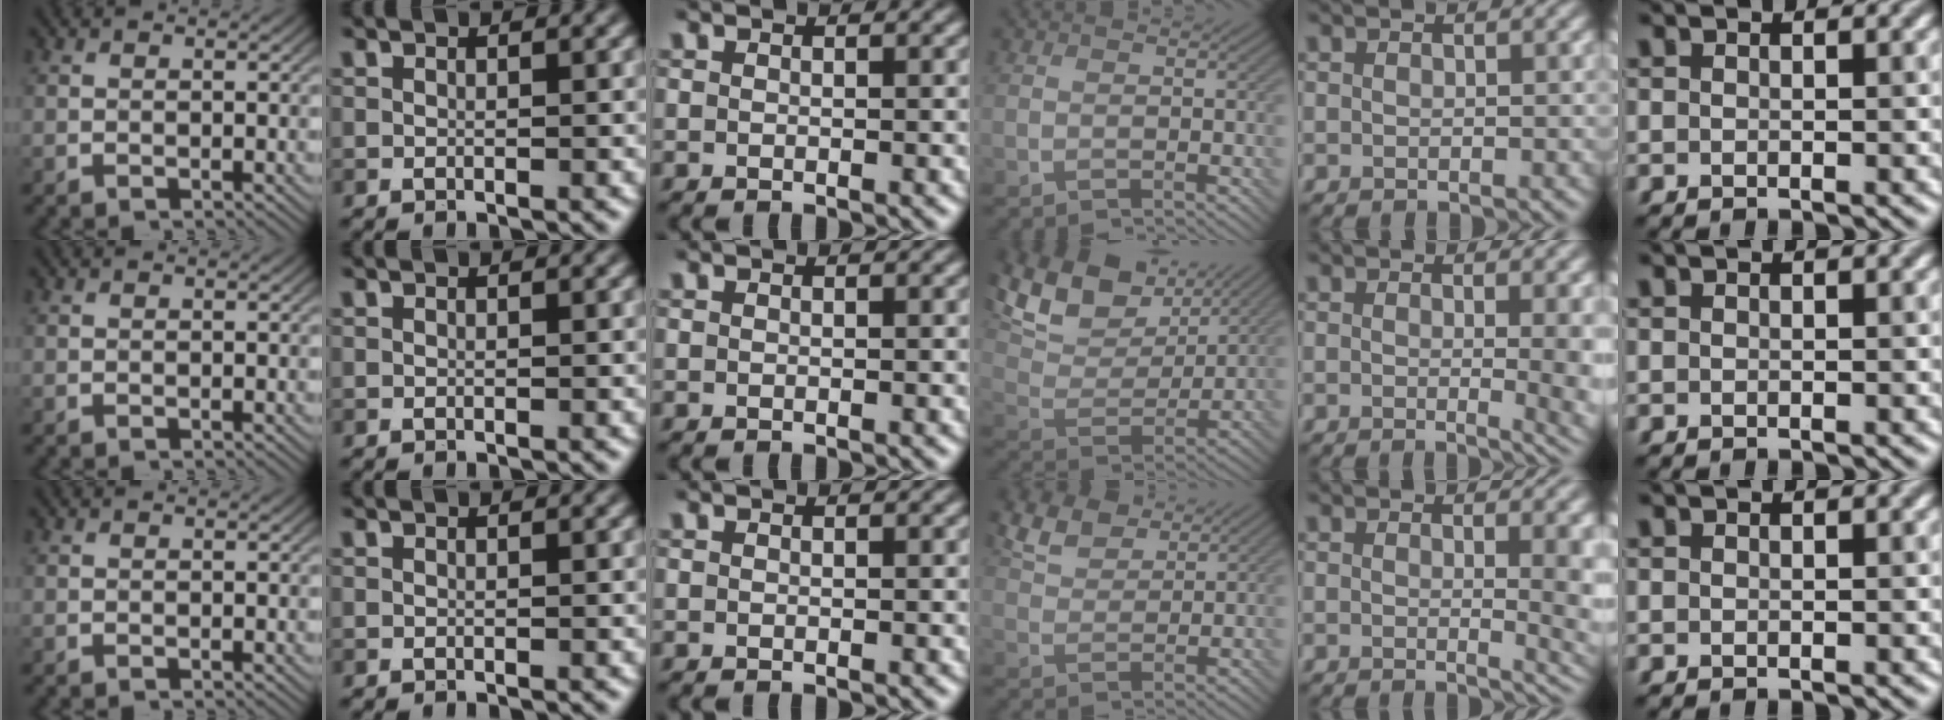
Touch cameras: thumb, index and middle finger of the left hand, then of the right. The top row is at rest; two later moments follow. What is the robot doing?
{"motion": "insert", "object": "bottle cap"}